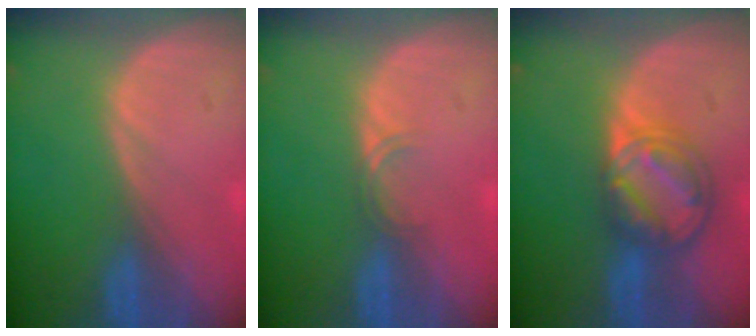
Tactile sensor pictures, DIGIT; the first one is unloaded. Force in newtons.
{"total": 1.4, "press": 1.4, "slide": 0.2}
{"total": 8.1, "press": 6.9, "slide": 4.4}